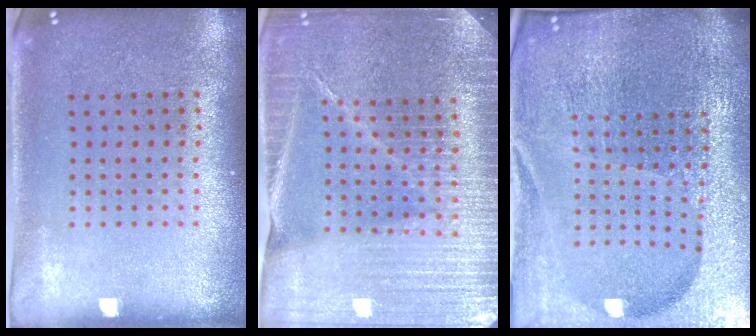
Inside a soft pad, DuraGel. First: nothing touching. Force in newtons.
{"total": 4.5, "press": 4.2, "slide": 1.6}
{"total": 6.7, "press": 5.8, "slide": 3.3}